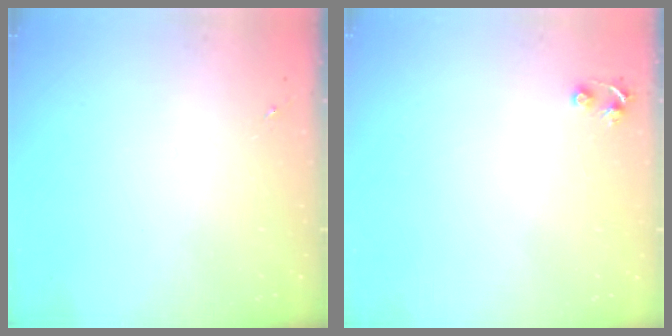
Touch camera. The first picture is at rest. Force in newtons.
{"total": 4.8, "press": 4.8, "slide": 0.6}